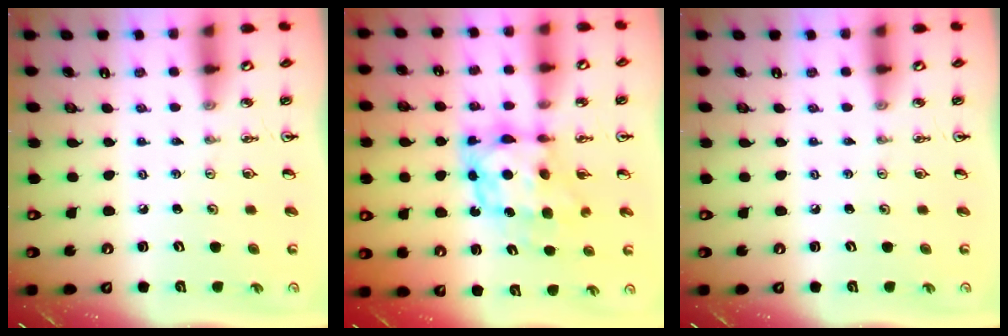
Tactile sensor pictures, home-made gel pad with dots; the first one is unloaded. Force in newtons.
{"total": 8.9, "press": 8.8, "slide": 1.0}
{"total": 0.0}